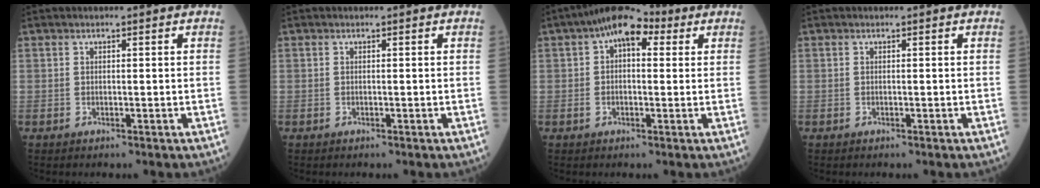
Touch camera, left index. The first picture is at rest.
{"total": 0.0}
{"total": 7.7, "force": [3.2, 3.7, 6.0], "torque": [-0.098, 0.047, 0.046]}
{"total": 0.0}